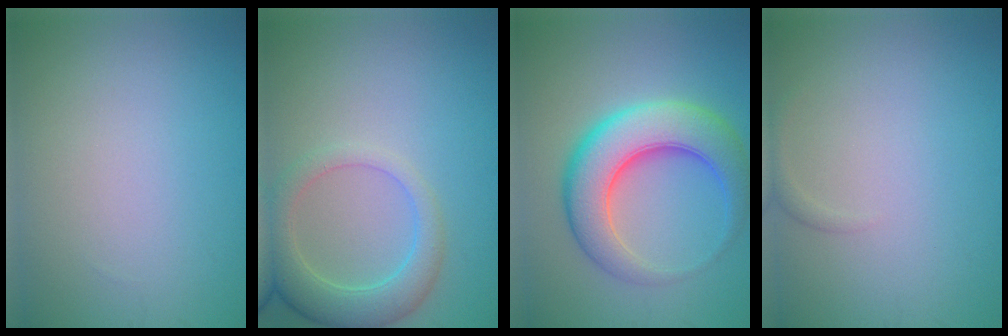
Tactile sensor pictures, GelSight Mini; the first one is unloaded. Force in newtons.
{"total": 4.5, "press": 4.4, "slide": 0.5}
{"total": 8.1, "press": 8.1, "slide": 0.1}
{"total": 0.7, "press": 0.7, "slide": 0.0}